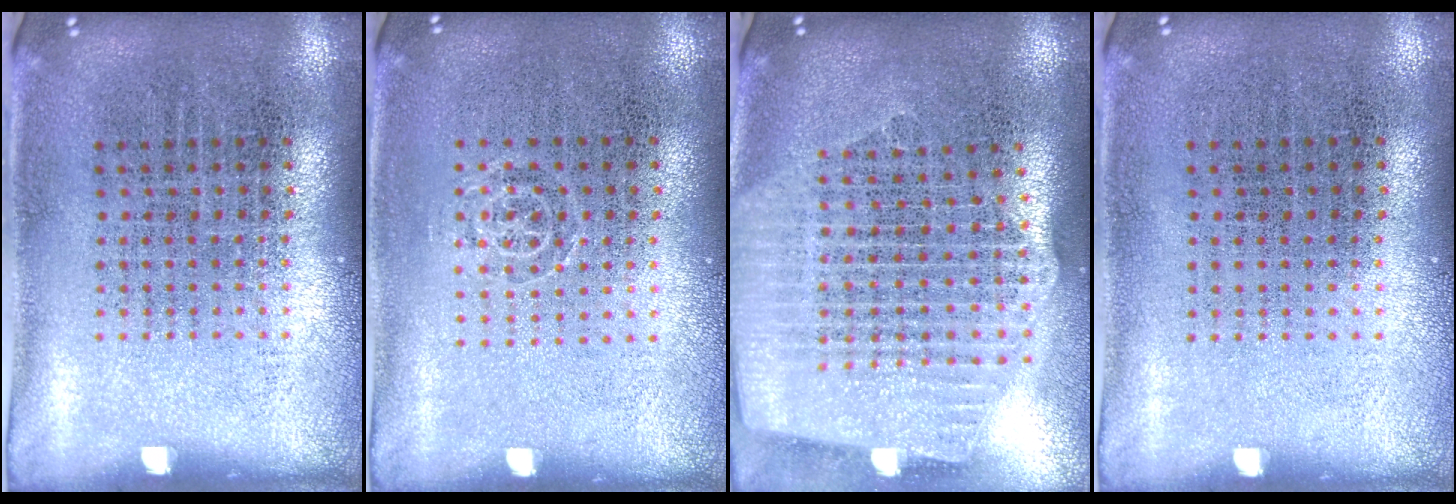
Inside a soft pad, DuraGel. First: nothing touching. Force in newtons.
{"total": 0.6, "press": 0.4, "slide": 0.4}
{"total": 2.6, "press": 2.2, "slide": 1.4}
{"total": 0.0}